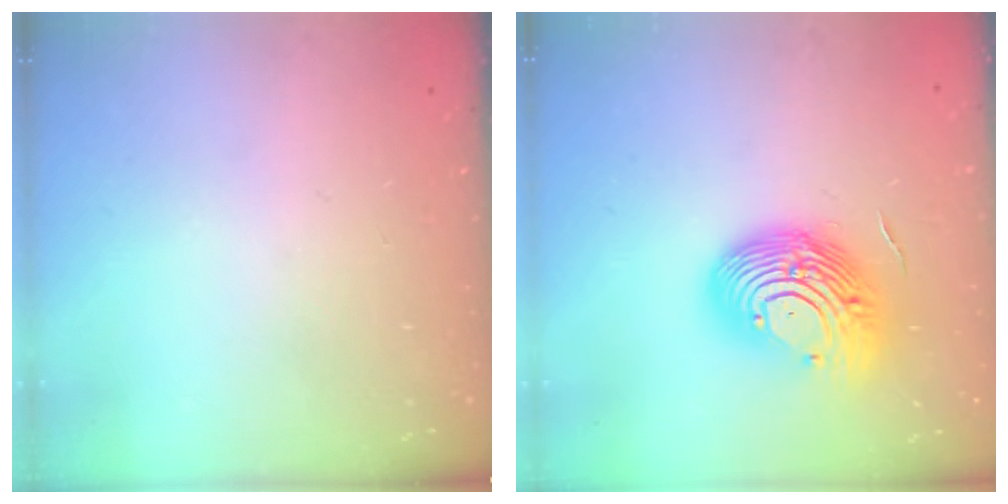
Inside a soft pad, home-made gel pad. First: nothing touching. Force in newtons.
{"total": 16.3, "press": 15.8, "slide": 4.1}